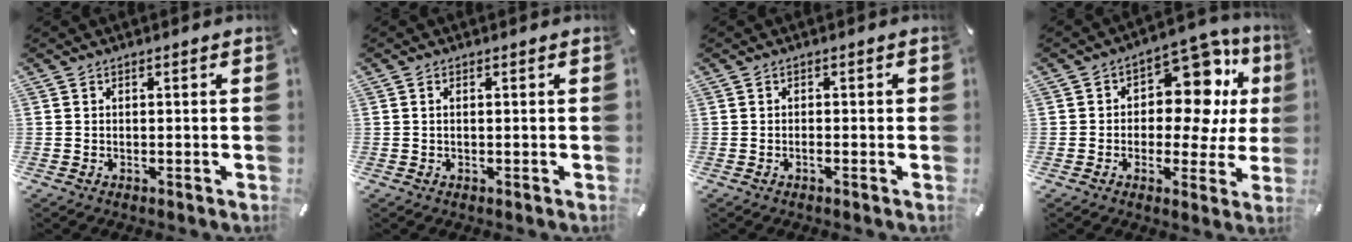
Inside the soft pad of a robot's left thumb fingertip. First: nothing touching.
{"total": 1.0, "force": [0.2, 0.2, 0.9], "torque": [-0.019, -0.001, 0.003]}
{"total": 1.2, "force": [-0.4, 0.4, 1.1], "torque": [-0.021, 0.003, -0.009]}
{"total": 15.0, "force": [4.8, 9.3, 10.7], "torque": [-0.135, -0.037, 0.080]}